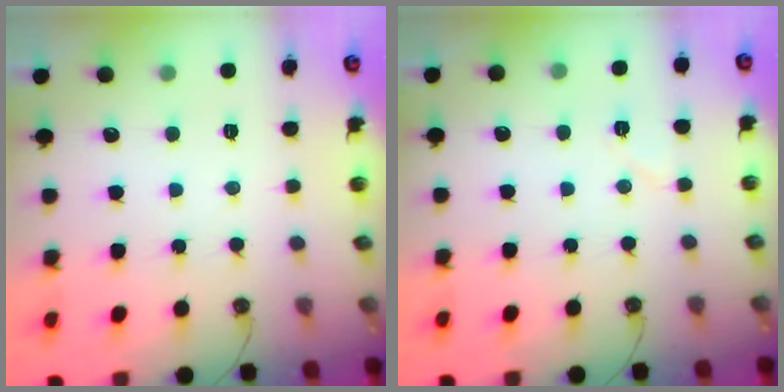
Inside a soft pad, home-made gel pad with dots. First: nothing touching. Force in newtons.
{"total": 5.3, "press": 4.6, "slide": 2.7}